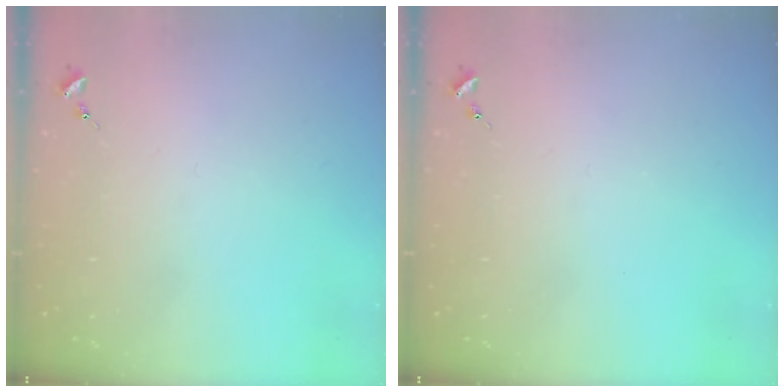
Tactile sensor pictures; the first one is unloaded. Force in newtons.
{"total": 0.0}